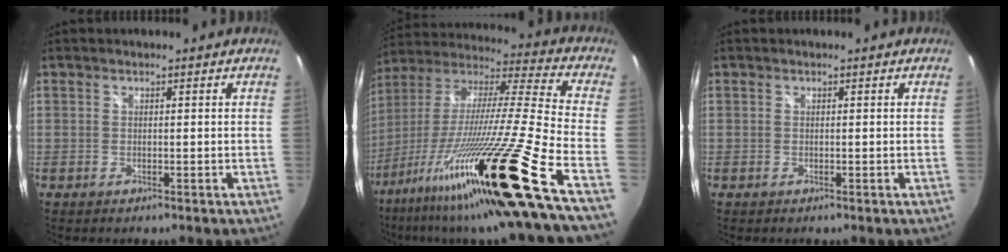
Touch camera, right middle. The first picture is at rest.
{"total": 29.5, "force": [-16.6, -1.0, 24.4], "torque": [-0.389, -0.078, -0.291]}
{"total": 0.0}